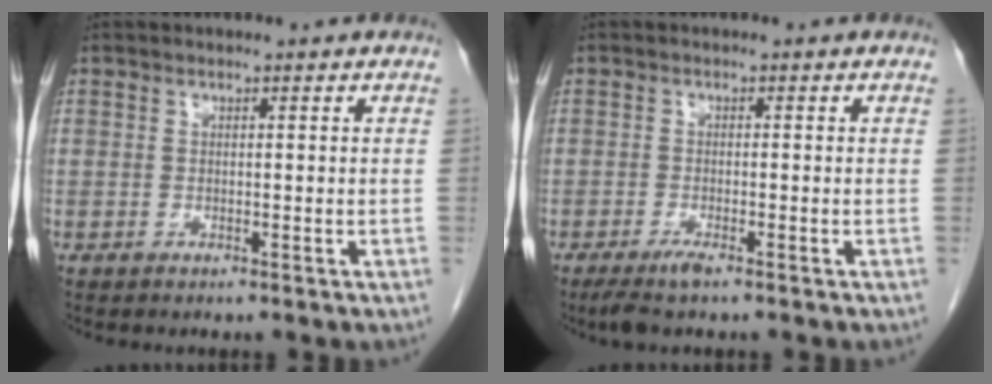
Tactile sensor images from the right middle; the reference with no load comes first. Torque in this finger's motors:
{"motor_torque": [0.60, -0.21, 0.13, 0.04]}